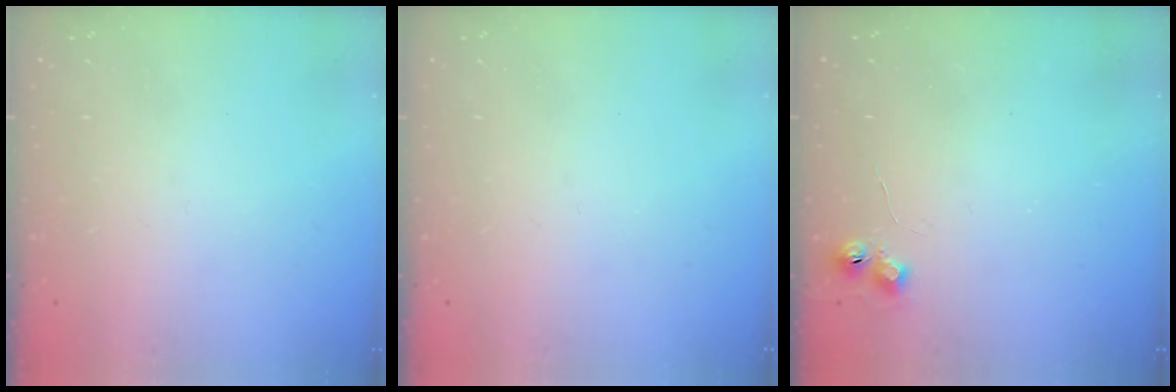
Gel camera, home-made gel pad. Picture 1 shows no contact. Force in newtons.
{"total": 0.0}
{"total": 5.6, "press": 5.6, "slide": 0.7}